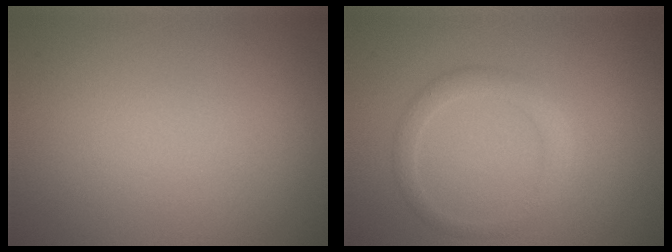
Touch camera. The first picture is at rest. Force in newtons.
{"total": 2.0, "press": 2.0, "slide": 0.1}